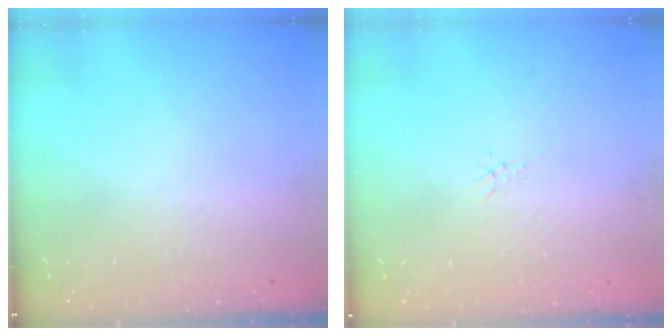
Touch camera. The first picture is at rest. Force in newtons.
{"total": 1.2, "press": 1.1, "slide": 0.3}